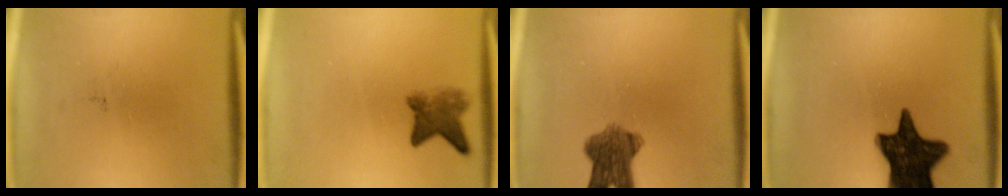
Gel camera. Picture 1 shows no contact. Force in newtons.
{"total": 4.2}
{"total": 7.2}
{"total": 15.1}